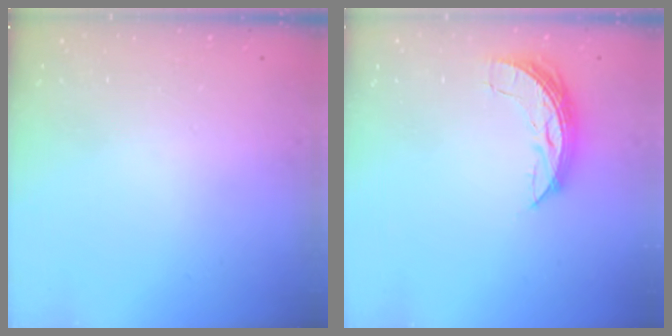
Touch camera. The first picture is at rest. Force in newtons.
{"total": 6.8, "press": 6.8, "slide": 0.4}